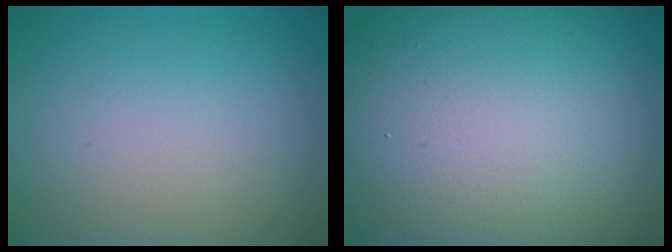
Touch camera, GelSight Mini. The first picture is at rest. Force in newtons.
{"total": 19.2, "press": 19.1, "slide": 0.9}